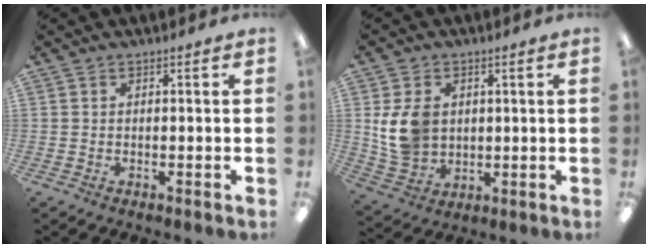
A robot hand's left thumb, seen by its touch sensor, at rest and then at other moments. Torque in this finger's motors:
{"motor_torque": [0.66, 2.01, 1.09, -0.71, 0.10]}